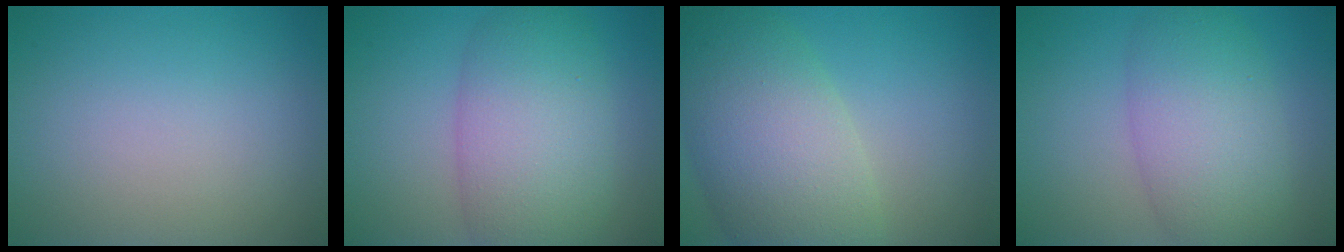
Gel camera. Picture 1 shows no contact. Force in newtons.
{"total": 8.2, "press": 8.2, "slide": 0.1}
{"total": 9.6, "press": 9.6, "slide": 0.5}
{"total": 6.8, "press": 6.7, "slide": 0.3}